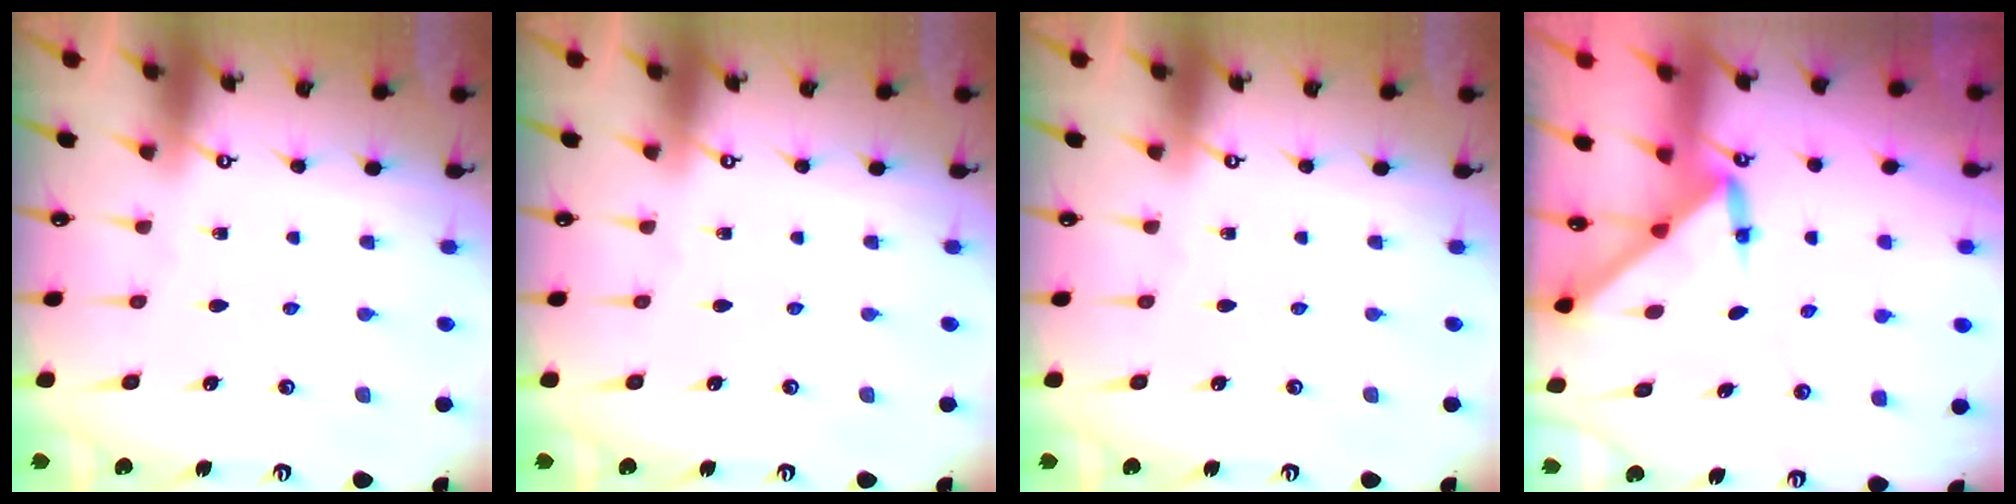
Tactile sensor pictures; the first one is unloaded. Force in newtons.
{"total": 0.0}
{"total": 0.0}
{"total": 3.3, "press": 3.3, "slide": 0.3}